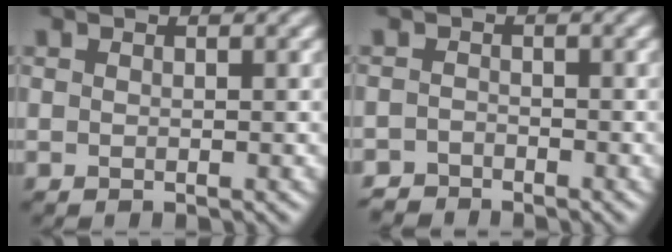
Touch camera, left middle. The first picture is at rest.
{"total": 2.5, "force": [-2.2, 1.3, -0.1], "torque": [0.019, 0.007, -0.040]}